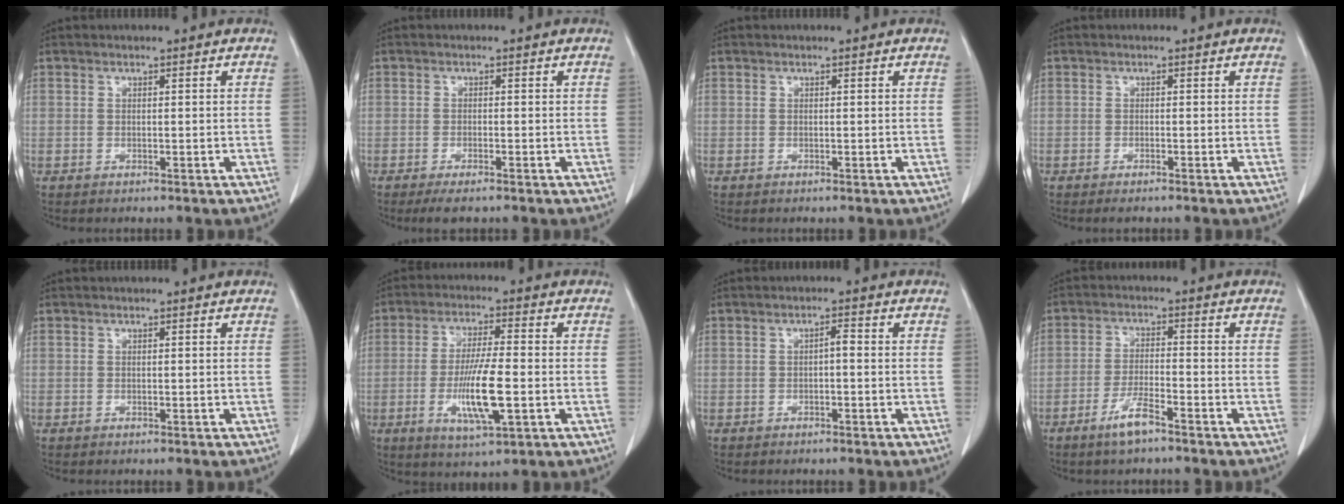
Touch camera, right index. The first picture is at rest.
{"total": 2.9, "force": [-2.1, 0.4, 1.9], "torque": [-0.032, -0.006, -0.036]}
{"total": 0.0}
{"total": 1.2, "force": [-1.0, 0.0, 0.7], "torque": [-0.014, -0.004, -0.014]}
{"total": 0.0}
{"total": 10.0, "force": [-2.4, 1.4, 9.6], "torque": [-0.183, -0.012, -0.043]}
{"total": 1.4, "force": [-0.2, 0.4, 1.3], "torque": [-0.020, 0.004, -0.004]}
{"total": 5.1, "force": [-3.5, 0.6, 3.6], "torque": [-0.075, -0.005, -0.068]}